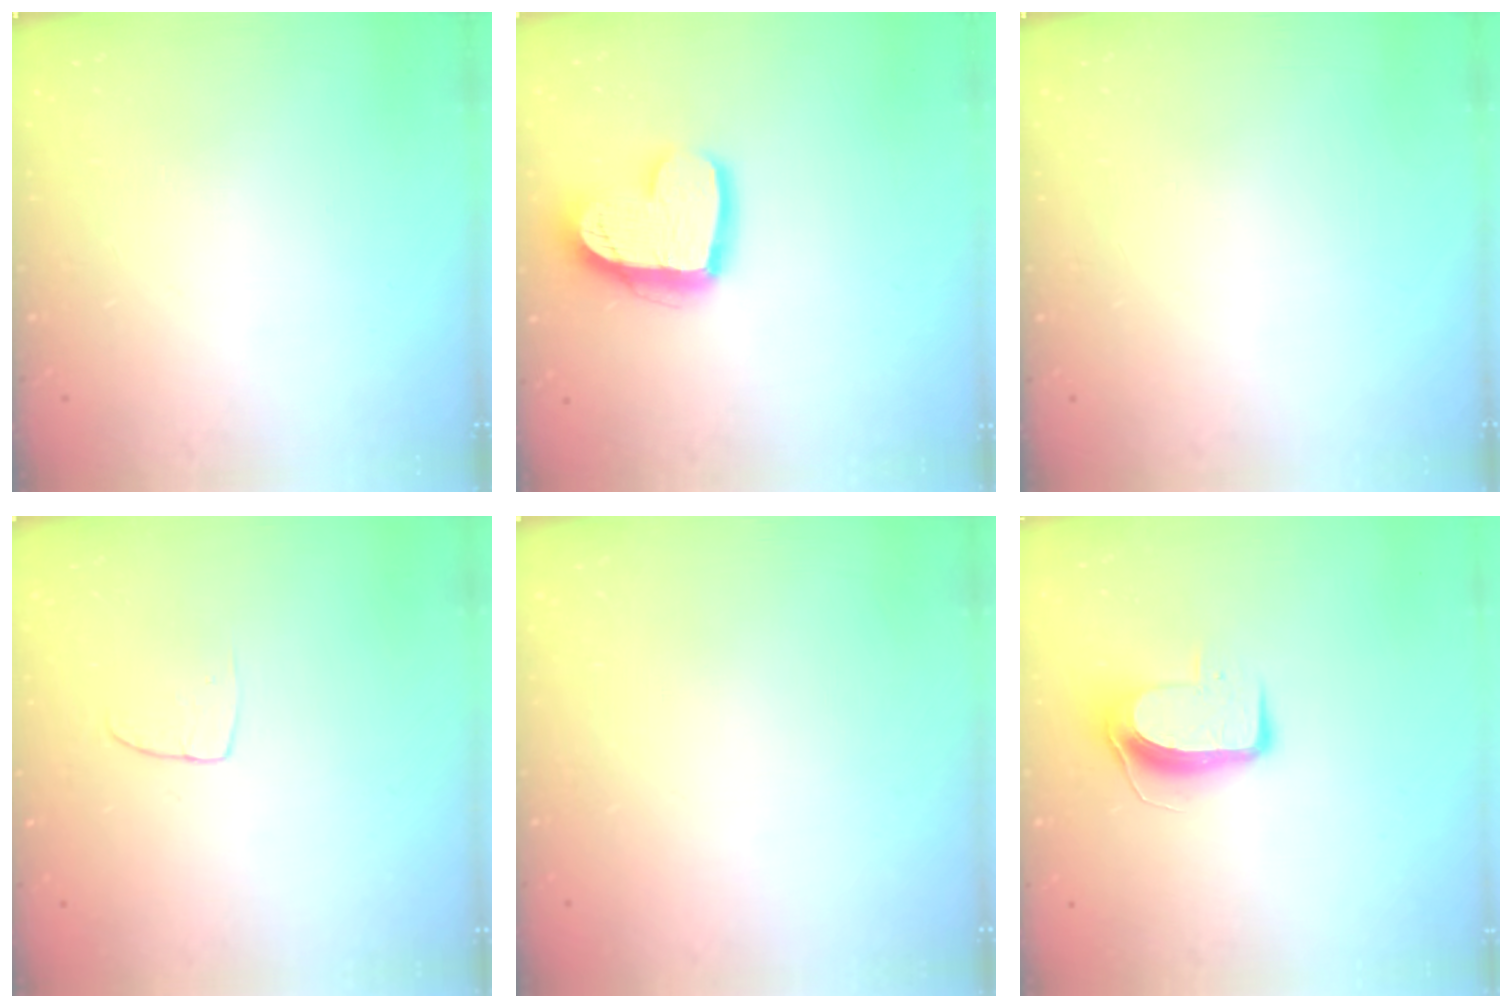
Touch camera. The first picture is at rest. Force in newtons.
{"total": 14.9, "press": 14.8, "slide": 1.4}
{"total": 0.0}
{"total": 3.3, "press": 3.3, "slide": 0.2}
{"total": 0.0}
{"total": 9.4, "press": 9.3, "slide": 0.9}